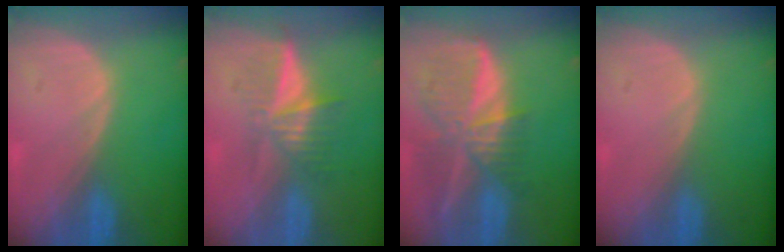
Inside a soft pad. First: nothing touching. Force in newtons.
{"total": 6.5, "press": 5.5, "slide": 3.6}
{"total": 9.5, "press": 8.2, "slide": 4.7}
{"total": 0.0}